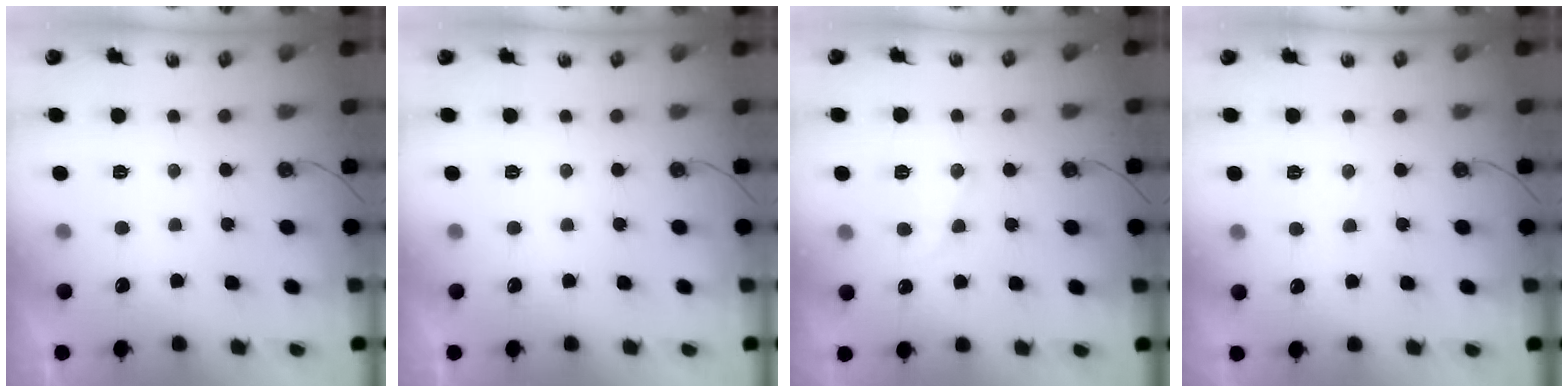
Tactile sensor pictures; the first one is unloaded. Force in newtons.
{"total": 0.0}
{"total": 11.1, "press": 11.0, "slide": 0.9}
{"total": 3.8, "press": 3.7, "slide": 0.5}